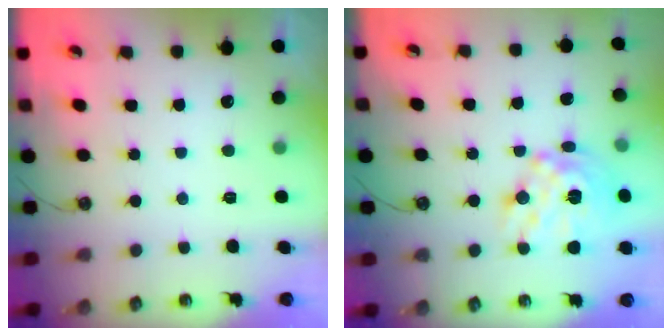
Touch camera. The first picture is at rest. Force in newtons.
{"total": 17.4, "press": 17.3, "slide": 1.4}